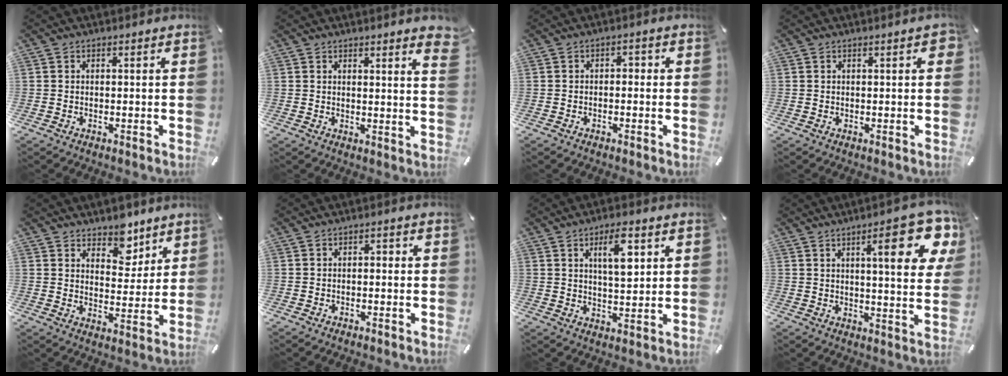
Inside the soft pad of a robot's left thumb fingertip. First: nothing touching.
{"total": 3.0, "force": [2.4, 0.1, 1.7], "torque": [-0.025, -0.014, 0.040]}
{"total": 1.8, "force": [-1.3, 1.0, 0.7], "torque": [-0.017, 0.009, -0.029]}
{"total": 1.9, "force": [0.6, 0.5, 1.7], "torque": [-0.027, 0.000, 0.007]}
{"total": 7.7, "force": [6.0, 4.7, 1.0], "torque": [0.005, -0.051, 0.105]}
{"total": 1.7, "force": [-1.2, 0.9, 0.8], "torque": [-0.017, 0.008, -0.027]}
{"total": 8.6, "force": [3.4, 3.3, 7.1], "torque": [-0.108, -0.010, 0.050]}
{"total": 16.6, "force": [7.3, 4.3, 14.3], "torque": [-0.196, -0.032, 0.103]}